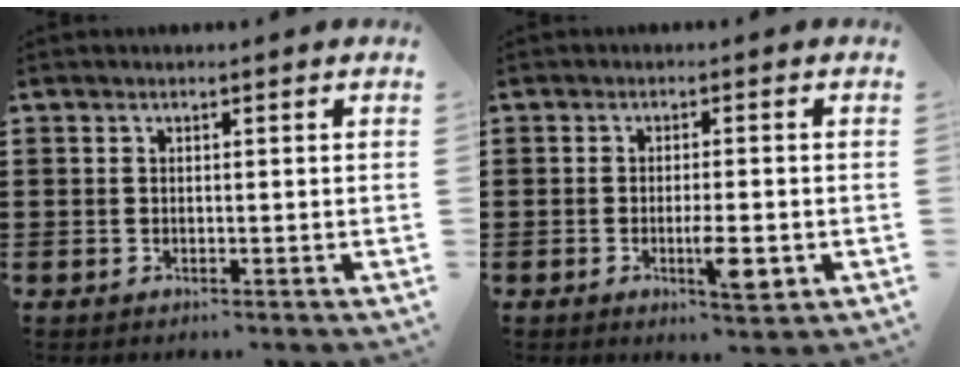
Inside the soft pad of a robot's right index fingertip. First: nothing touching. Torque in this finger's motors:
{"motor_torque": [1.55, 0.59, 0.50, 0.11]}